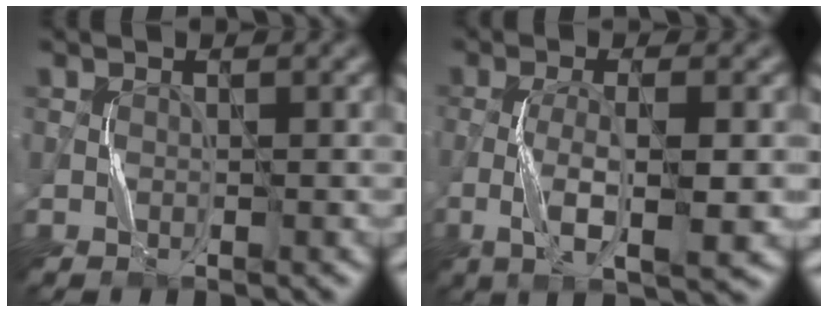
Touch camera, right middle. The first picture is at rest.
{"total": 5.6, "force": [-1.4, 1.3, 5.3], "torque": [-0.103, -0.002, -0.027]}